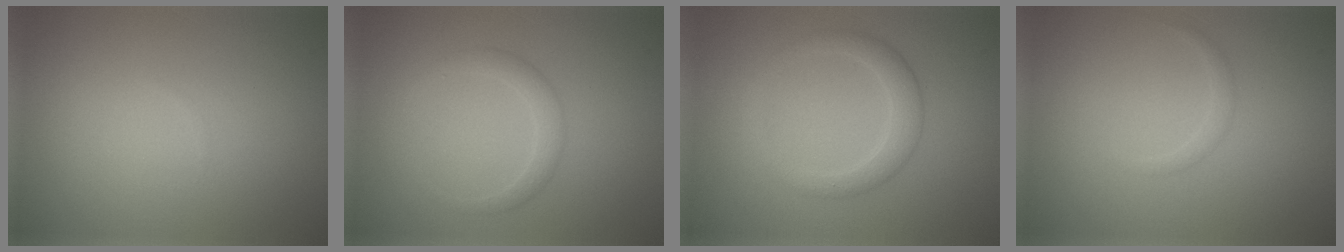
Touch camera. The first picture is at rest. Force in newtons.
{"total": 1.7, "press": 1.7, "slide": 0.2}
{"total": 2.5, "press": 2.5, "slide": 0.2}
{"total": 0.7, "press": 0.7, "slide": 0.0}